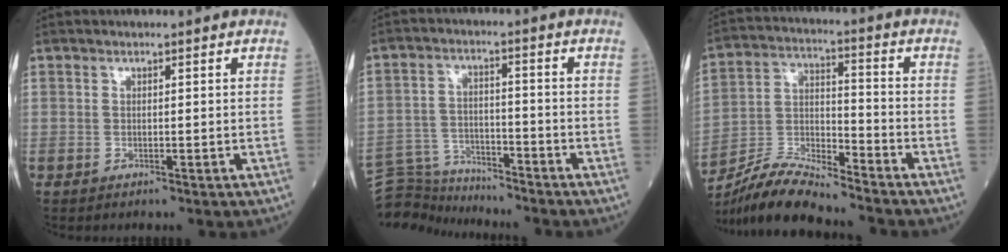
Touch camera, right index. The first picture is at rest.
{"total": 7.3, "force": [-7.1, 0.7, -1.4], "torque": [0.015, 0.014, -0.131]}
{"total": 10.7, "force": [-10.1, 0.2, 3.5], "torque": [-0.071, 0.002, -0.191]}